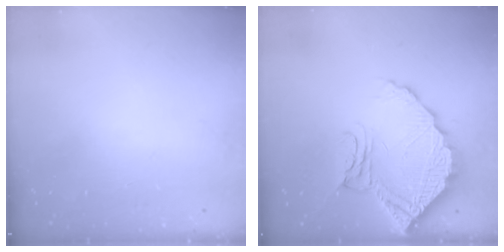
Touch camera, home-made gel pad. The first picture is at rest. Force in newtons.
{"total": 14.0, "press": 14.0, "slide": 1.3}